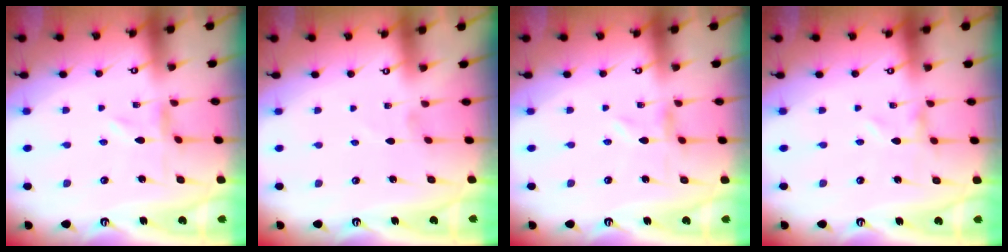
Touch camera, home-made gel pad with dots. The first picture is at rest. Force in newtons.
{"total": 1.0, "press": 1.0, "slide": 0.1}
{"total": 0.0}
{"total": 0.0}